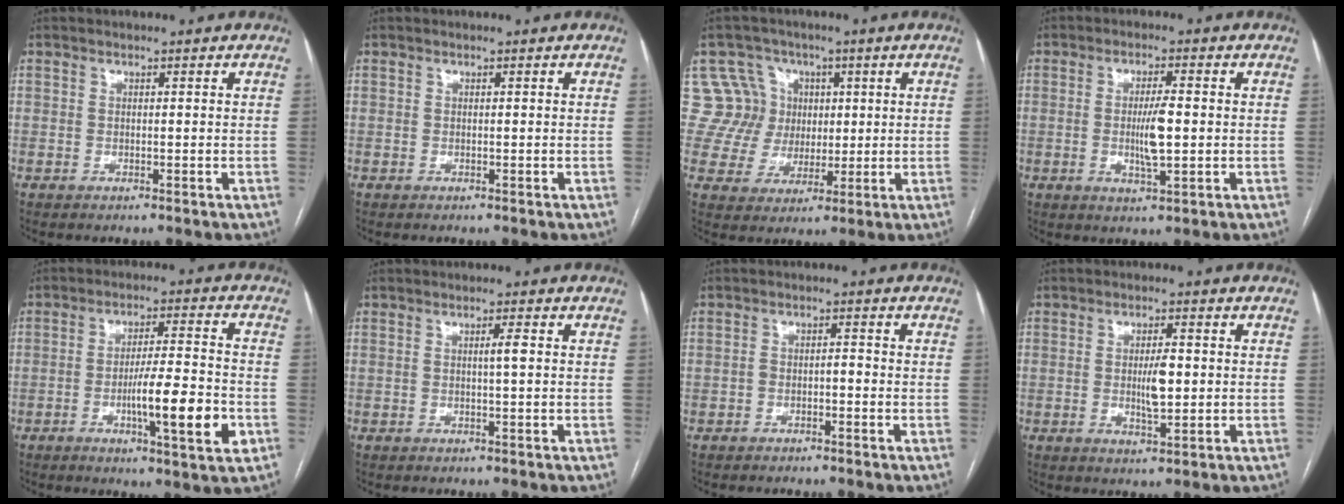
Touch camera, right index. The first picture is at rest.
{"total": 0.0}
{"total": 11.0, "force": [3.0, 10.5, 0.5], "torque": [-0.009, 0.046, 0.064]}
{"total": 5.6, "force": [-0.4, 0.8, 5.5], "torque": [-0.102, -0.006, -0.005]}
{"total": 11.4, "force": [-3.4, 0.9, 10.9], "torque": [-0.173, -0.006, -0.055]}
{"total": 1.6, "force": [0.2, -0.2, 1.6], "torque": [-0.028, 0.001, 0.003]}
{"total": 1.6, "force": [-0.8, 0.7, 1.3], "torque": [-0.019, 0.009, -0.012]}
{"total": 4.6, "force": [0.0, 1.2, 4.5], "torque": [-0.079, -0.002, 0.002]}